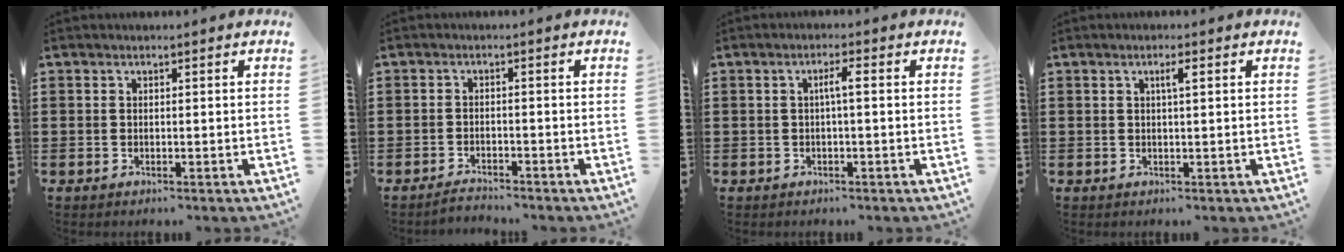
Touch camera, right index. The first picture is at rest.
{"total": 2.0, "force": [-2.0, 0.2, -0.1], "torque": [-0.005, 0.003, -0.043]}
{"total": 2.4, "force": [0.0, 0.1, 2.4], "torque": [-0.046, 0.002, -0.003]}
{"total": 1.7, "force": [0.6, 0.1, 1.6], "torque": [-0.033, 0.002, 0.008]}